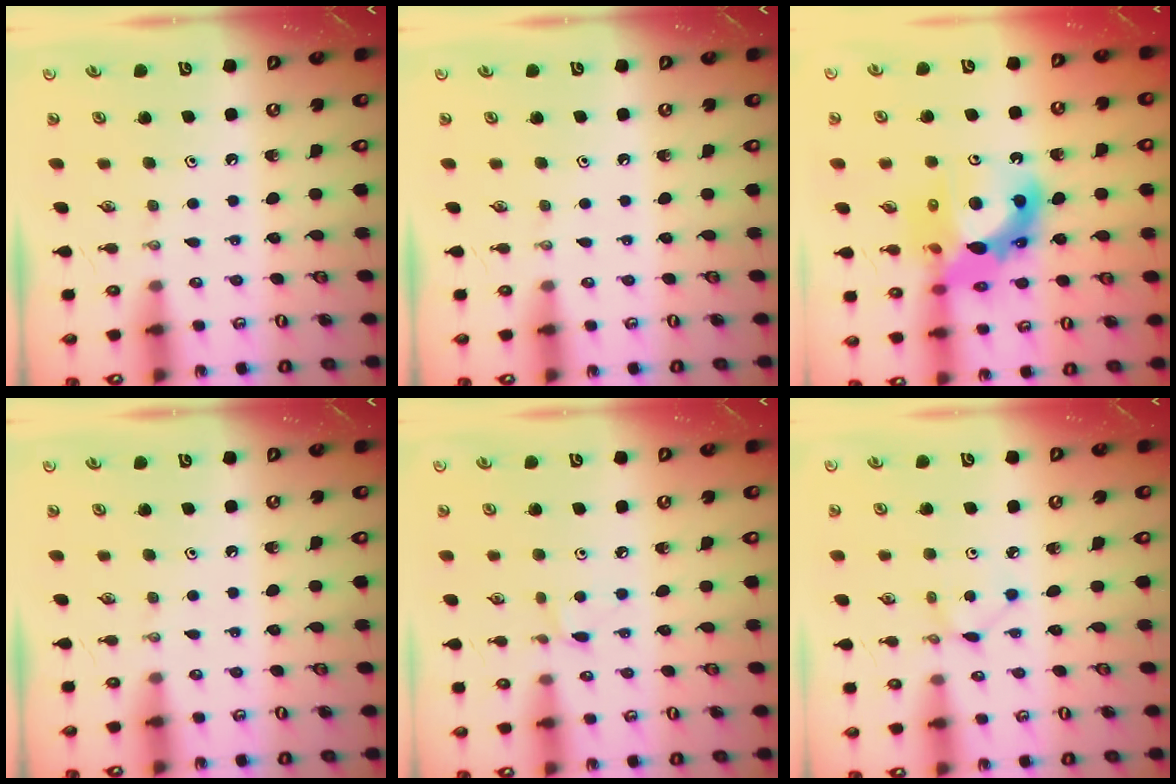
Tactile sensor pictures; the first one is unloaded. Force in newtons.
{"total": 0.0}
{"total": 15.9, "press": 15.8, "slide": 1.5}
{"total": 0.0}
{"total": 3.8, "press": 3.7, "slide": 0.6}
{"total": 1.6, "press": 1.6, "slide": 0.2}